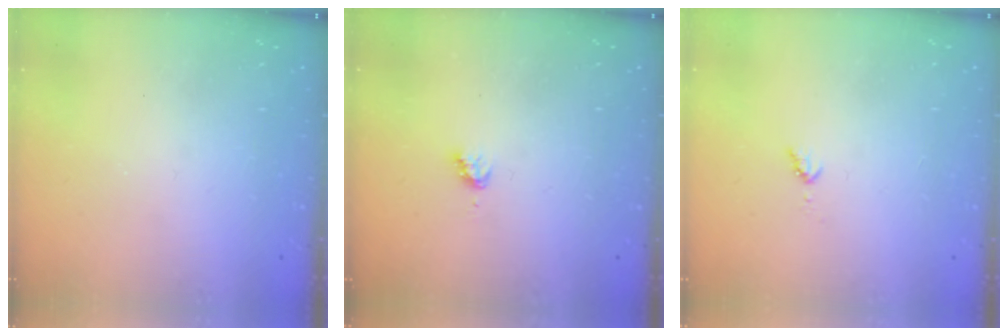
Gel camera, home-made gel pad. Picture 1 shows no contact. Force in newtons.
{"total": 2.8, "press": 2.8, "slide": 0.3}
{"total": 2.8, "press": 2.8, "slide": 0.4}